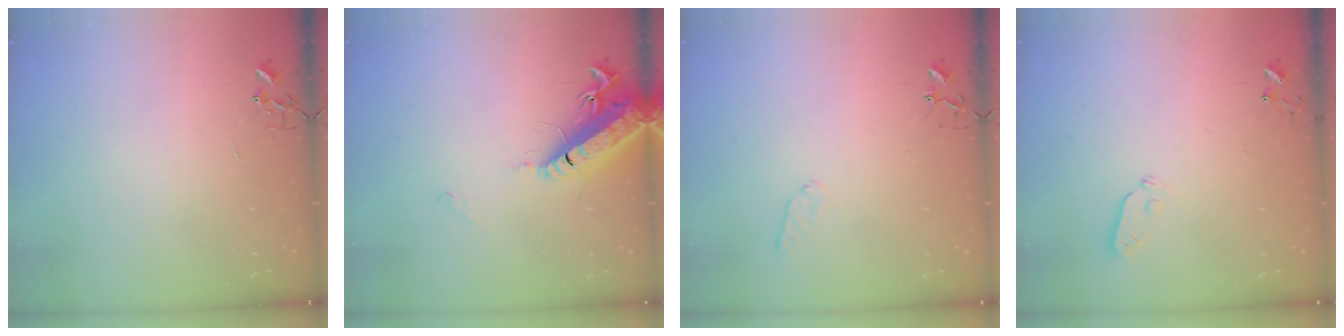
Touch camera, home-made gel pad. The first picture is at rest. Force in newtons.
{"total": 17.2, "press": 16.5, "slide": 4.6}
{"total": 6.6, "press": 6.5, "slide": 0.6}
{"total": 3.6, "press": 3.6, "slide": 0.6}